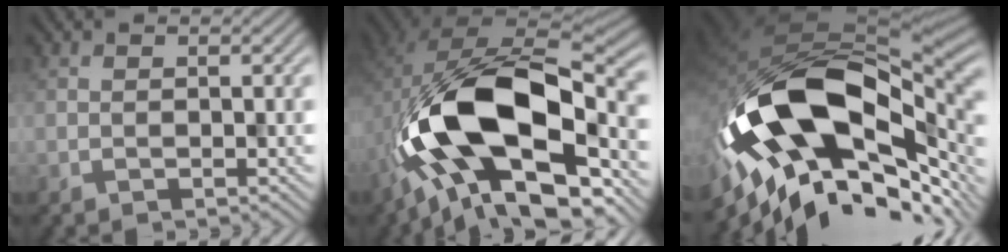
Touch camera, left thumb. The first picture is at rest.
{"total": 17.4, "force": [-5.1, 9.1, 14.0], "torque": [-0.251, -0.009, -0.088]}
{"total": 21.4, "force": [-5.5, 11.3, 17.3], "torque": [-0.333, -0.031, -0.092]}